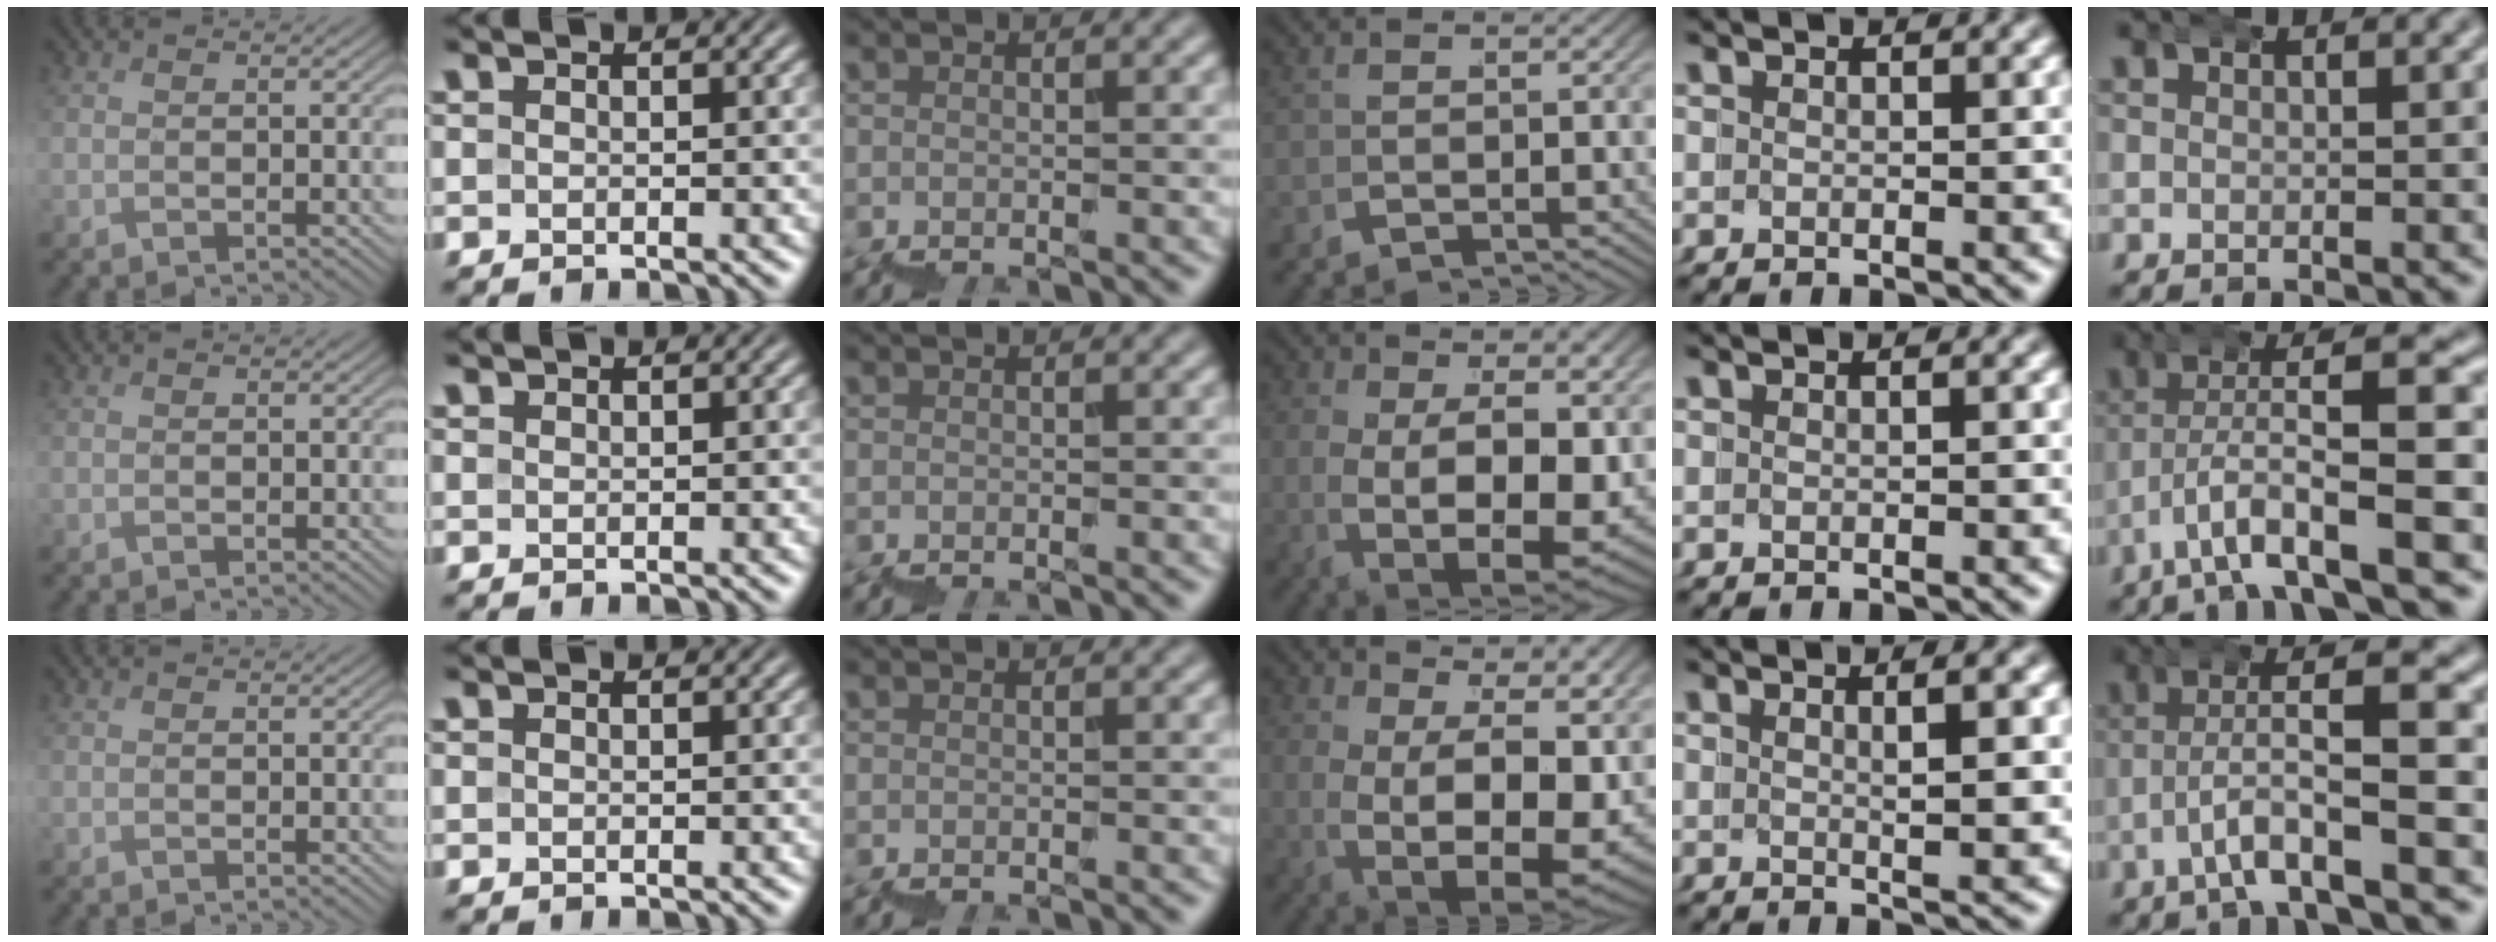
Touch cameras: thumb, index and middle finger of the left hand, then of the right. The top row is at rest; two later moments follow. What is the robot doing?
{"motion": "wrap", "object": "bubble wrap"}